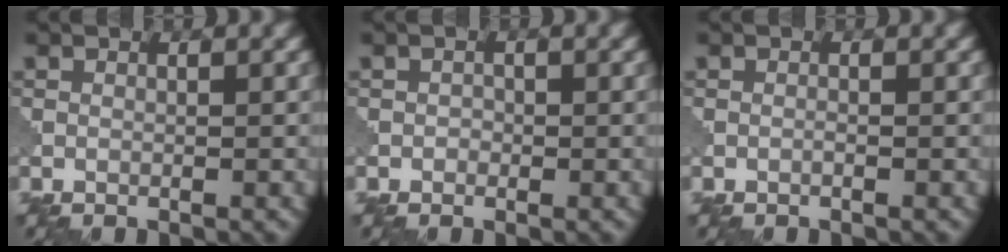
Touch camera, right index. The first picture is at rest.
{"total": 0.6, "force": [-0.1, 0.6, 0.2], "torque": [-0.001, -0.004, -0.005]}
{"total": 0.0}